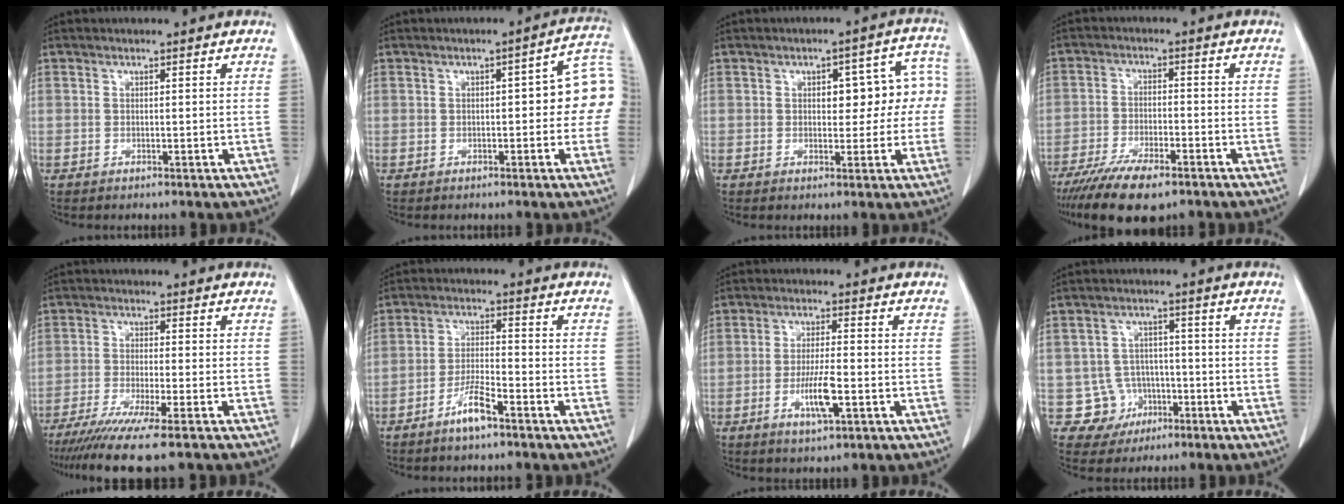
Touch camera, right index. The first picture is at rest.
{"total": 8.5, "force": [0.1, 2.4, 8.2], "torque": [-0.092, 0.033, -0.002]}
{"total": 8.2, "force": [0.6, 4.2, 7.1], "torque": [-0.070, 0.044, 0.011]}
{"total": 9.9, "force": [-7.2, 2.9, 6.2], "torque": [-0.107, -0.016, -0.122]}
{"total": 11.6, "force": [-8.9, -0.2, 7.5], "torque": [-0.118, -0.033, -0.143]}
{"total": 5.2, "force": [-3.6, 0.6, 3.7], "torque": [-0.077, -0.001, -0.068]}
{"total": 5.9, "force": [-1.9, 0.7, 5.6], "torque": [-0.105, -0.006, -0.031]}
{"total": 5.9, "force": [-1.9, 5.6, 0.0], "torque": [0.008, 0.015, -0.025]}